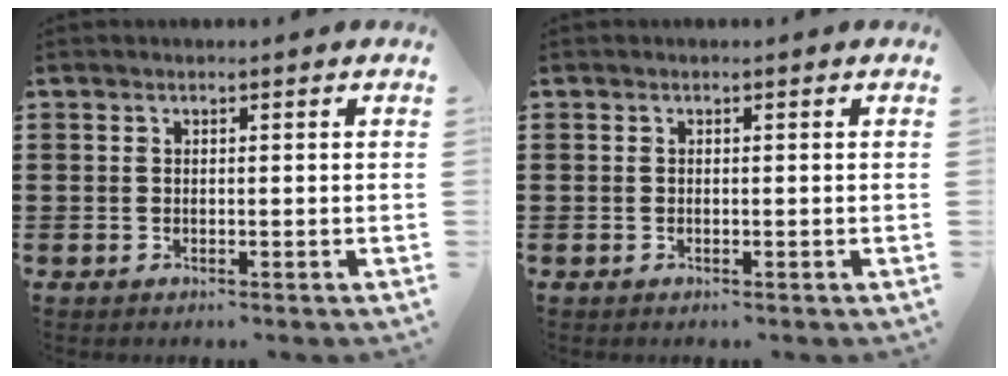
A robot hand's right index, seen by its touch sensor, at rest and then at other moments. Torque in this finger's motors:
{"motor_torque": [-0.09, 0.09, 0.00, -0.01]}